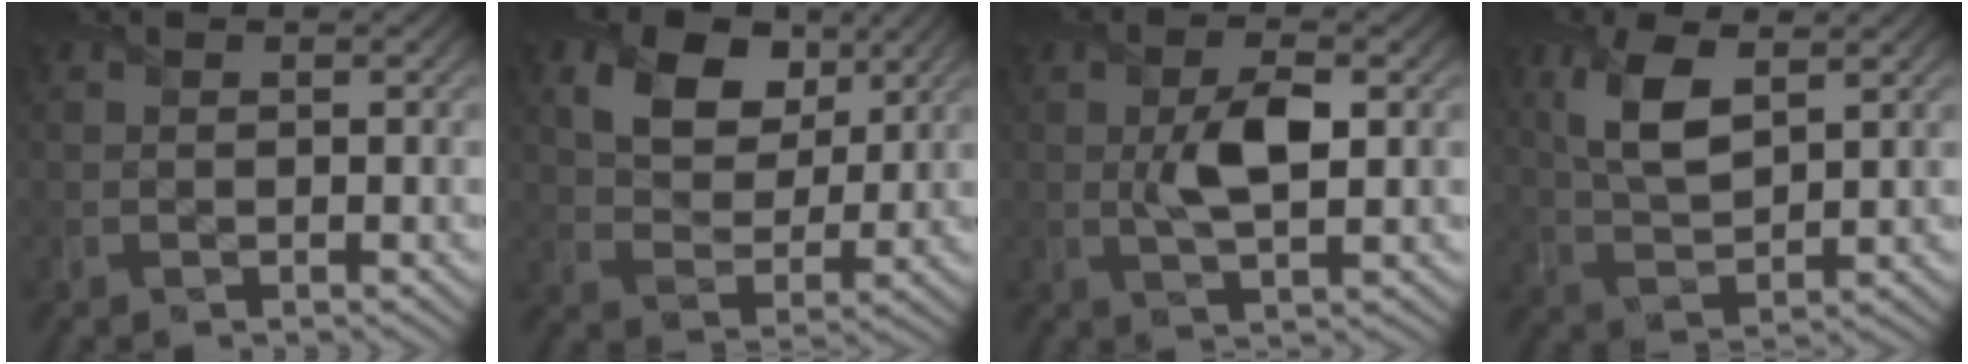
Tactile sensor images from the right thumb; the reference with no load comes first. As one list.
[{"total": 9.2, "force": [4.3, 6.2, 5.2], "torque": [-0.110, -0.002, 0.069]}, {"total": 5.6, "force": [0.4, 2.3, 5.1], "torque": [-0.105, -0.001, 0.006]}, {"total": 7.1, "force": [2.9, 3.1, 5.6], "torque": [-0.129, 0.000, 0.057]}]